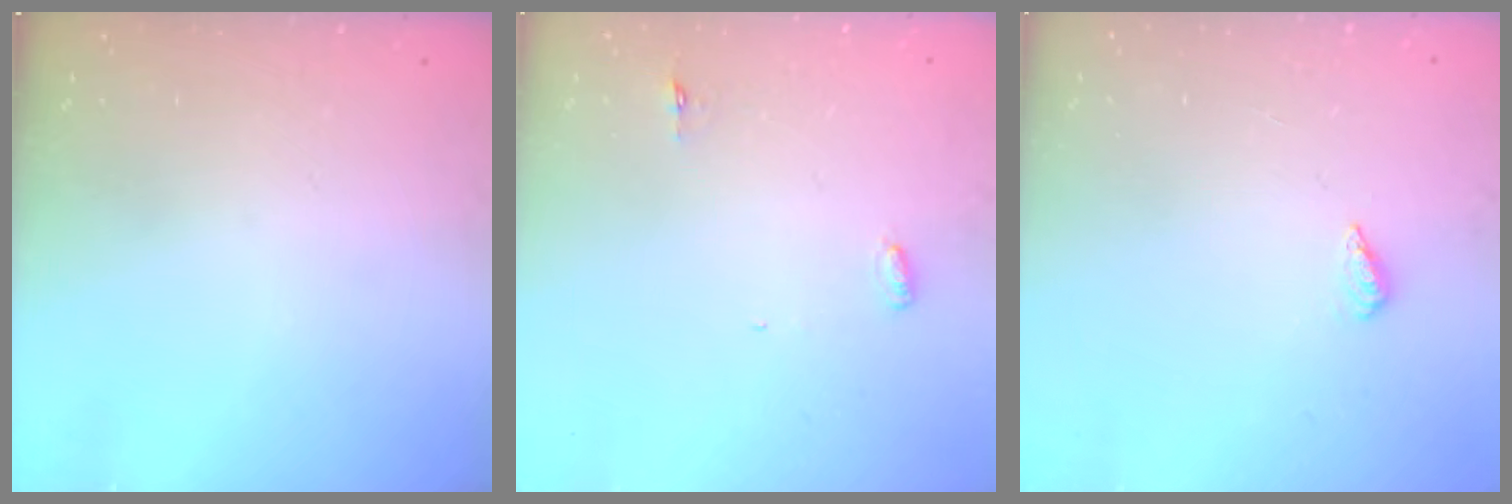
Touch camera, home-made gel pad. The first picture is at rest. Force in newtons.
{"total": 3.0, "press": 2.8, "slide": 0.9}
{"total": 2.1, "press": 1.9, "slide": 0.8}